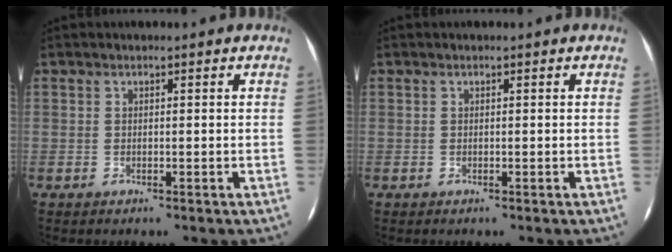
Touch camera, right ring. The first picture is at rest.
{"total": 0.0}